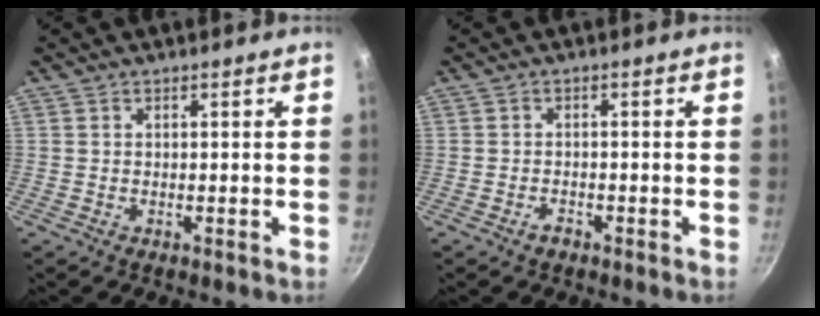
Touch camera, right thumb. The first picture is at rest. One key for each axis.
{"total": 1.6, "fx": -1.1, "fy": 0.9, "fz": 0.7, "tx": -0.009, "ty": 0.013, "tz": -0.020}